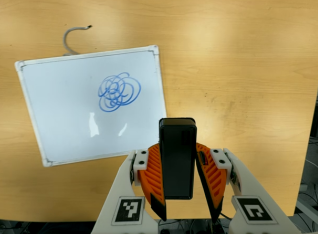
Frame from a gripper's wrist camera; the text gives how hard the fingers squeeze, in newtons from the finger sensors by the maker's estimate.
{"total": 6.7, "left": 5.5, "right": 7.9}